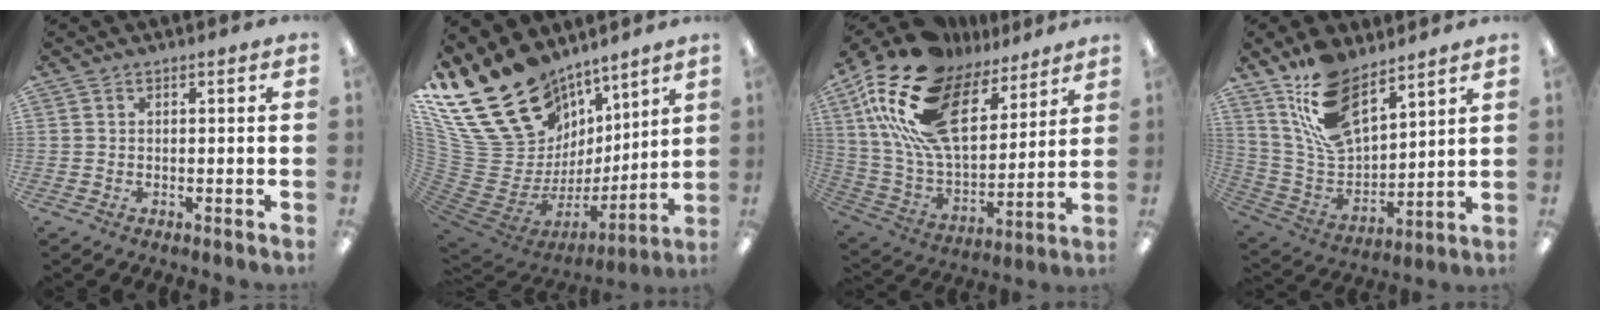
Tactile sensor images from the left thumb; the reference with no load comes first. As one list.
[{"total": 27.5, "force": [14.9, 18.2, 14.1], "torque": [-0.261, -0.135, 0.329]}, {"total": 24.6, "force": [13.1, 13.6, 15.6], "torque": [-0.323, -0.068, 0.237]}, {"total": 16.7, "force": [11.4, 7.9, 9.2], "torque": [-0.202, -0.054, 0.213]}]